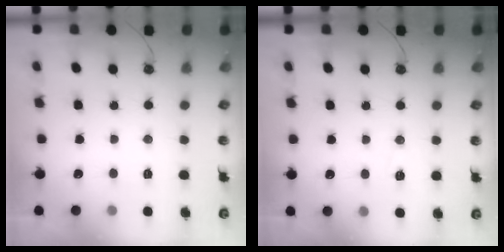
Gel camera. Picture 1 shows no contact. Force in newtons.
{"total": 3.3, "press": 2.4, "slide": 2.3}